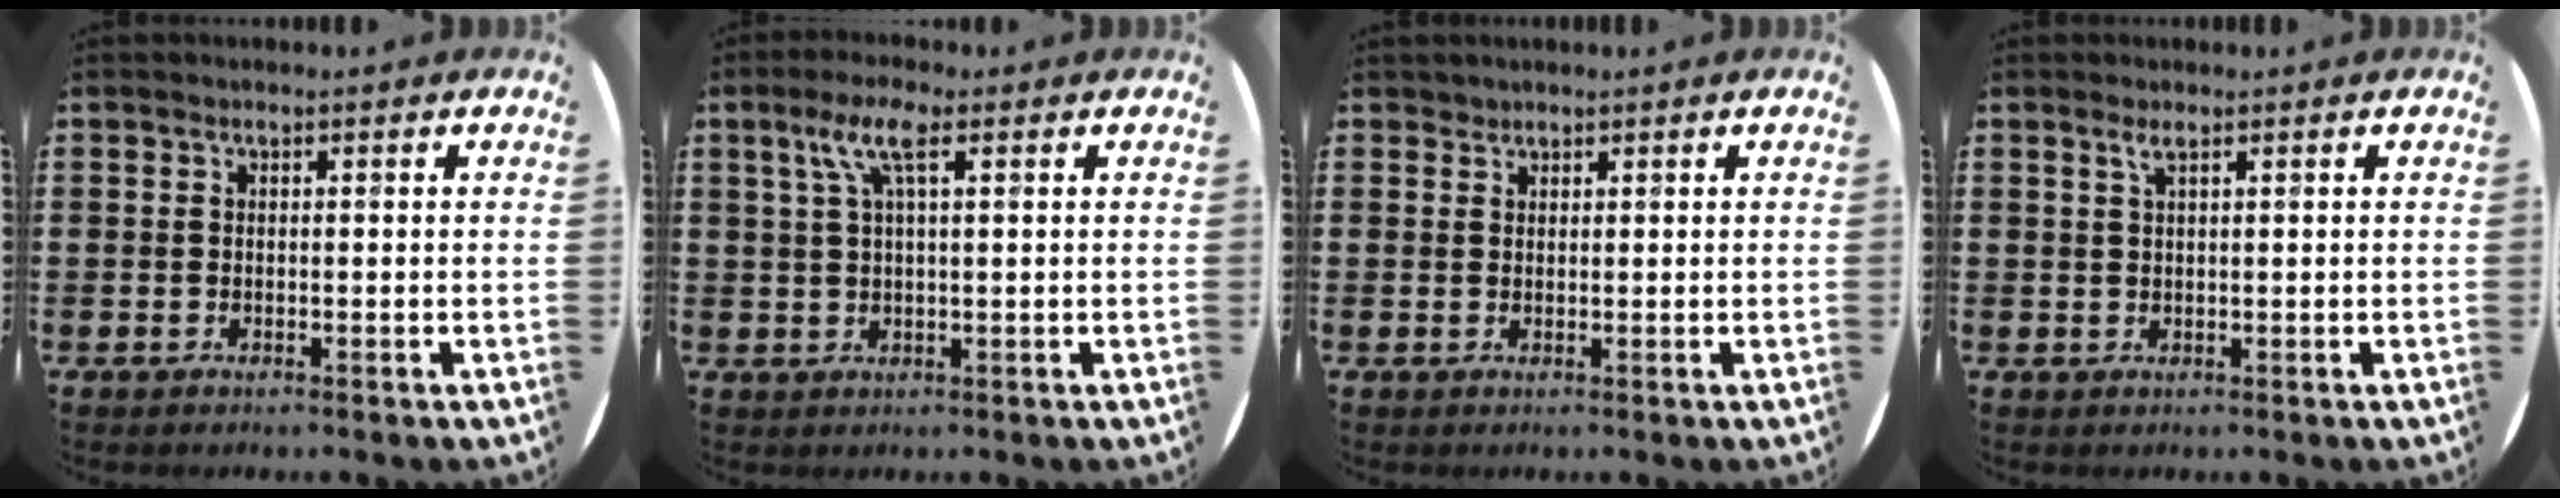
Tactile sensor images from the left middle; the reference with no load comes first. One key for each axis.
{"total": 4.5, "fx": 2.2, "fy": 1.1, "fz": 3.8, "tx": -0.080, "ty": 0.011, "tz": 0.035}
{"total": 0.9, "fx": 0.8, "fy": 0.3, "fz": -0.1, "tx": 0.001, "ty": 0.001, "tz": 0.017}
{"total": 1.2, "fx": 0.7, "fy": 0.1, "fz": 1.0, "tx": -0.020, "ty": 0.003, "tz": 0.012}